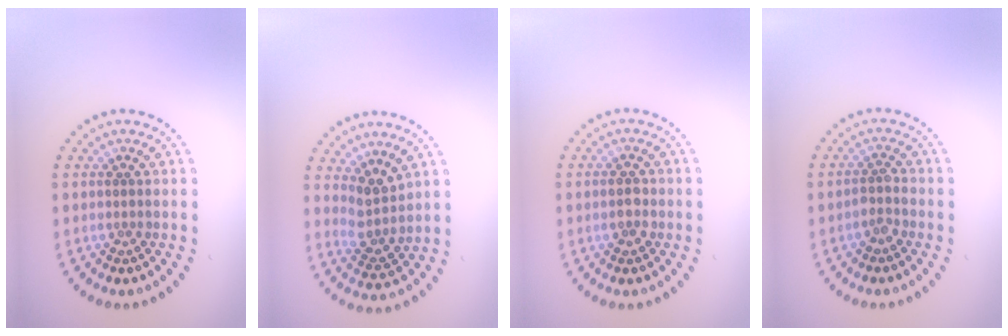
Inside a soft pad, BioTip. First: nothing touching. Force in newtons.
{"total": 2.7, "press": 2.1, "slide": 1.6}
{"total": 1.5, "press": 1.5, "slide": 0.1}
{"total": 1.3, "press": 1.1, "slide": 0.7}